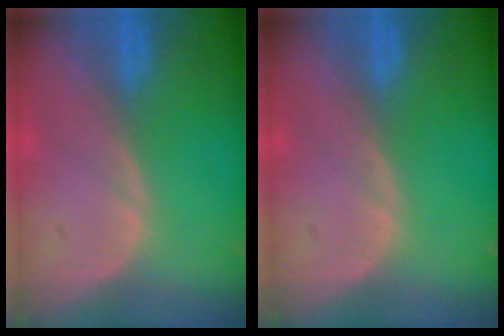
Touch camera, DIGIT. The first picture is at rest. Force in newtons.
{"total": 0.0}